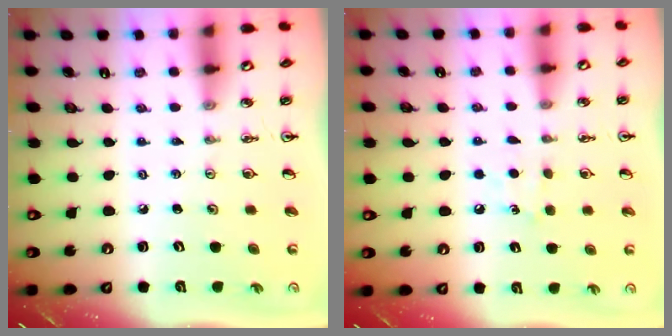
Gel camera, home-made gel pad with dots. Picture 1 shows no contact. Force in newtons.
{"total": 6.7, "press": 6.7, "slide": 0.8}